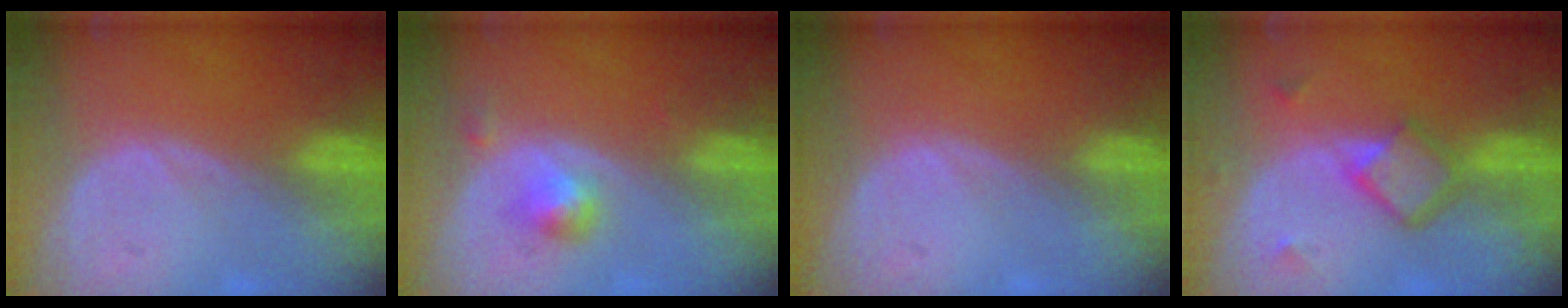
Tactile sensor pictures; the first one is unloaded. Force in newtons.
{"total": 2.8, "press": 2.7, "slide": 0.2}
{"total": 0.0}
{"total": 5.9, "press": 5.1, "slide": 2.9}